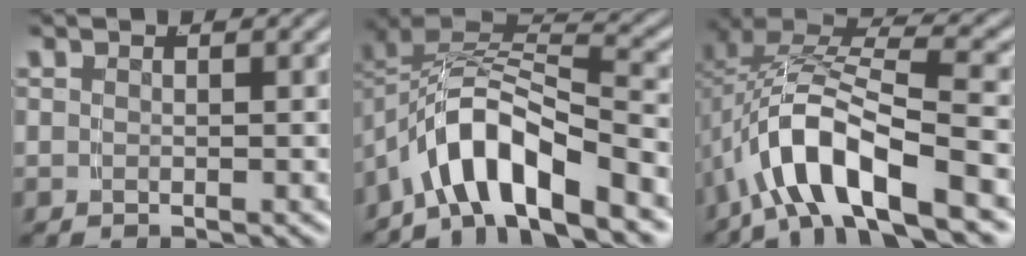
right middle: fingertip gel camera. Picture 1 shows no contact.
{"total": 8.5, "force": [-2.6, 5.2, 6.2], "torque": [-0.121, -0.019, -0.037]}
{"total": 7.9, "force": [-1.9, 3.8, 6.6], "torque": [-0.146, -0.022, -0.019]}